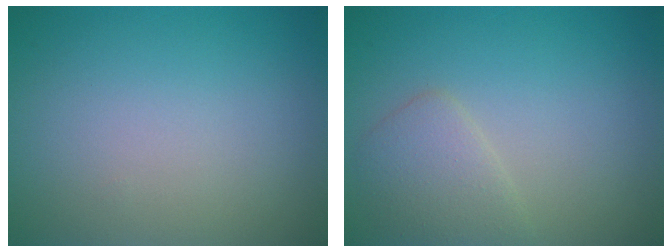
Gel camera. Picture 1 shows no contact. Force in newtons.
{"total": 2.5, "press": 2.5, "slide": 0.2}